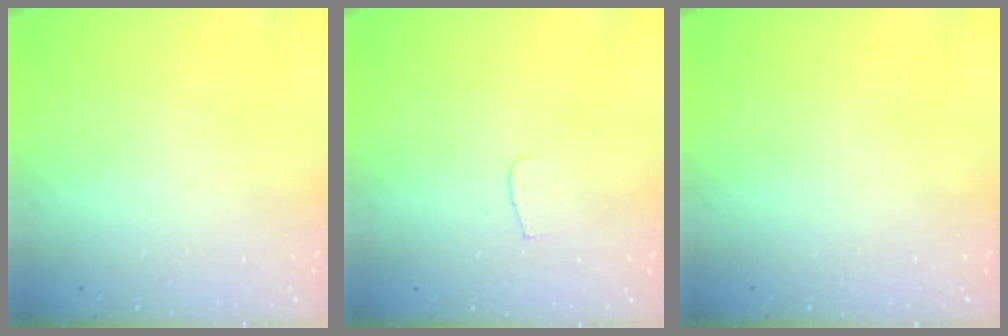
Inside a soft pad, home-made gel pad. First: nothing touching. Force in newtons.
{"total": 3.4, "press": 3.4, "slide": 0.3}
{"total": 0.0}